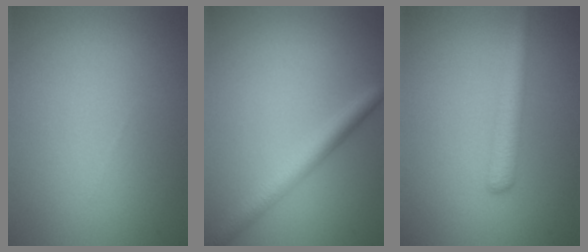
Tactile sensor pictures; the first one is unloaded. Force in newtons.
{"total": 3.1, "press": 3.1, "slide": 0.1}
{"total": 2.5, "press": 2.5, "slide": 0.1}